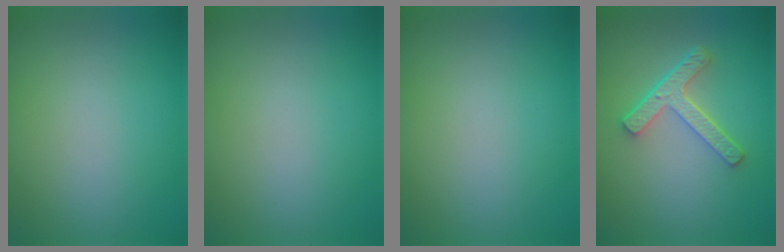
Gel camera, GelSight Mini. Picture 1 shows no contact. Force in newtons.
{"total": 0.0}
{"total": 0.0}
{"total": 4.2, "press": 3.1, "slide": 2.8}